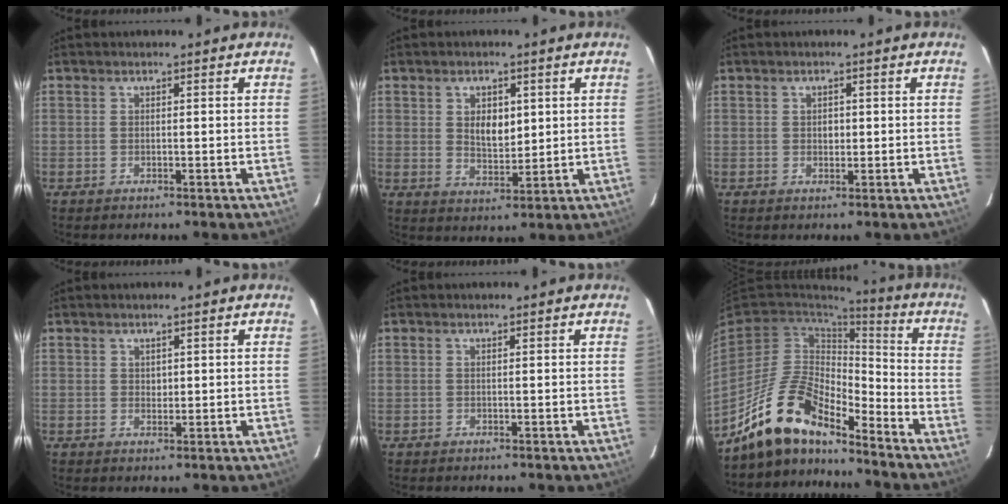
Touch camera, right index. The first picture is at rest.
{"total": 5.7, "force": [1.4, 3.5, 4.3], "torque": [-0.069, 0.000, 0.030]}
{"total": 1.5, "force": [0.1, 1.2, 0.8], "torque": [-0.011, 0.003, 0.003]}
{"total": 1.2, "force": [0.7, 1.0, 0.3], "torque": [-0.001, 0.003, 0.012]}
{"total": 0.0}
{"total": 15.0, "force": [-12.4, 4.8, 7.0], "torque": [-0.148, 0.006, -0.236]}